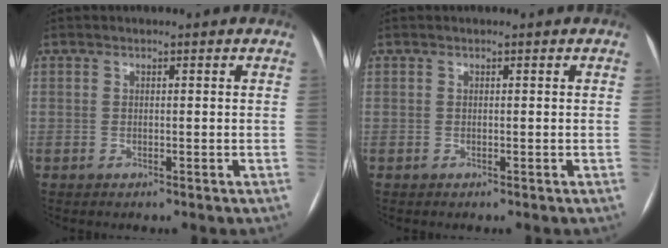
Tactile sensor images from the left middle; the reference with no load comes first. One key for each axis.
{"total": 0.0}